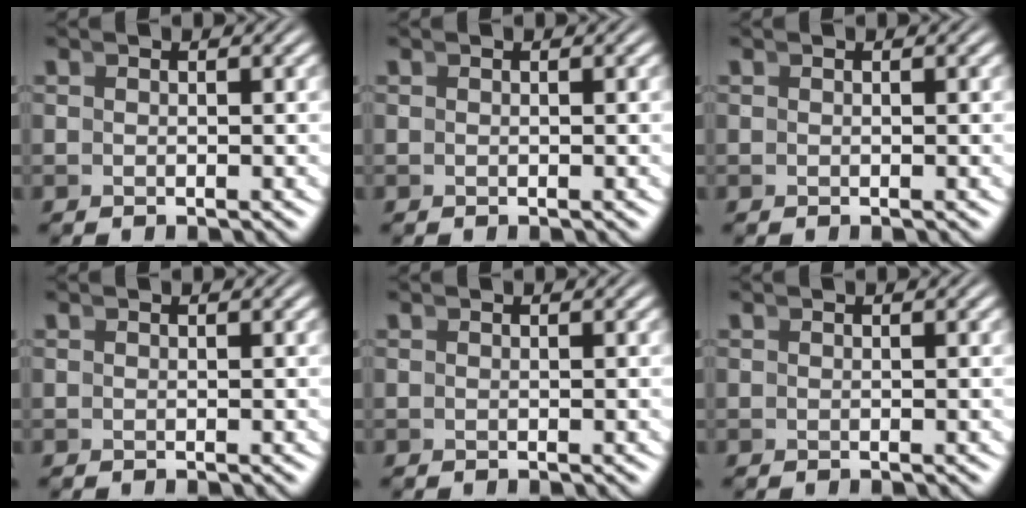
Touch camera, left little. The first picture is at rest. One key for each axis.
{"total": 0.0}
{"total": 0.0}
{"total": 0.0}
{"total": 0.0}
{"total": 0.0}